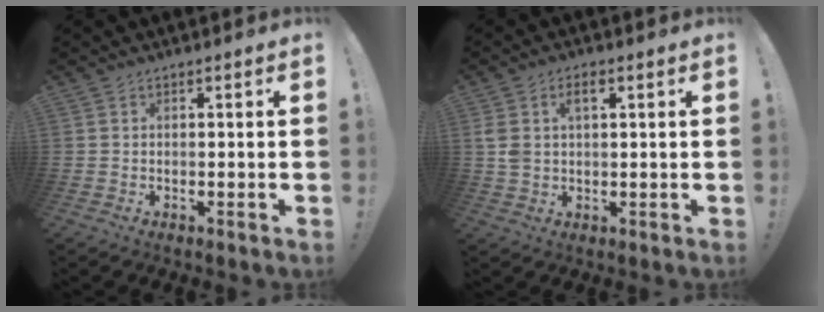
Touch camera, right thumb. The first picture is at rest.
{"total": 5.4, "force": [2.1, 3.2, 3.8], "torque": [-0.070, 0.002, 0.037]}